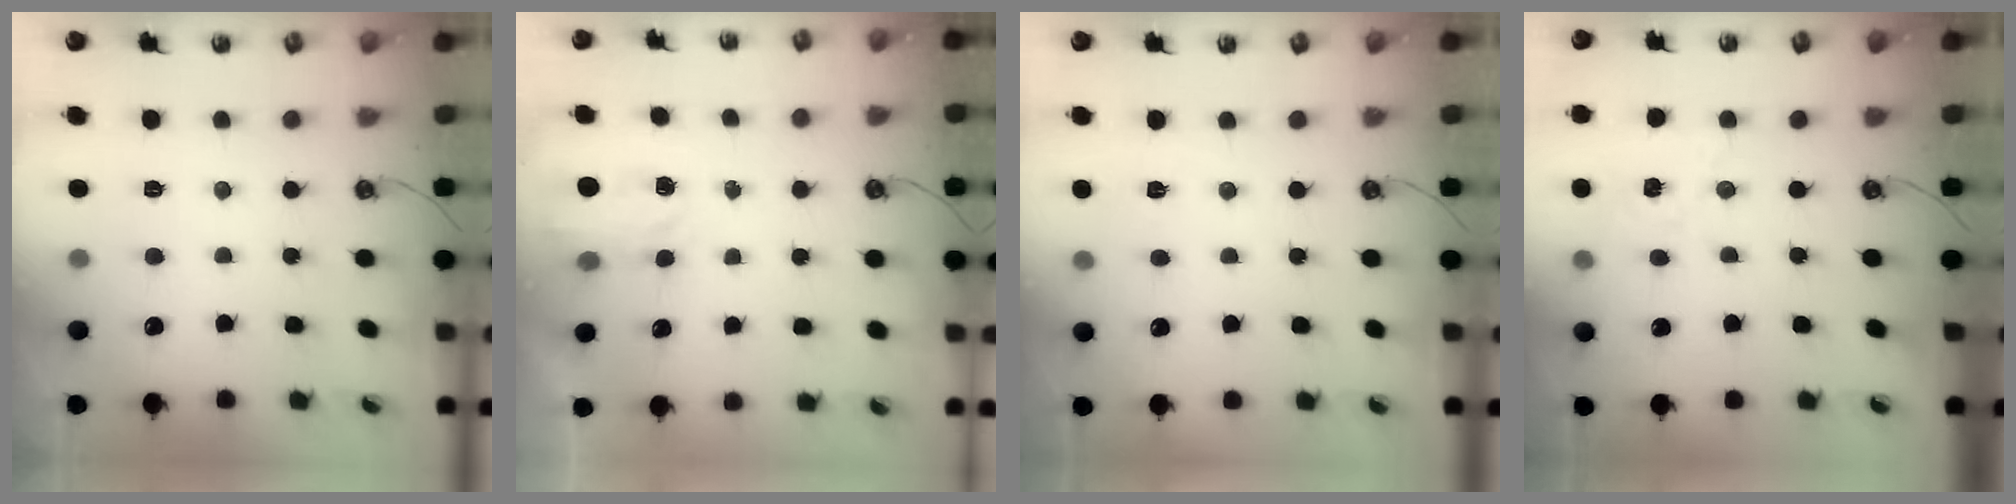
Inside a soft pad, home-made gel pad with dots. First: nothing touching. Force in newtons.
{"total": 2.6, "press": 2.6, "slide": 0.4}
{"total": 2.3, "press": 2.3, "slide": 0.3}
{"total": 1.4, "press": 1.4, "slide": 0.2}